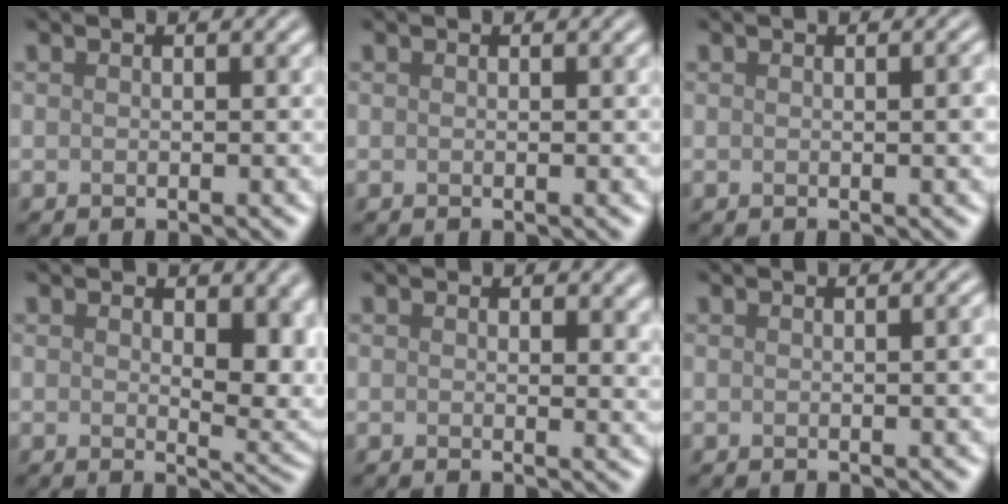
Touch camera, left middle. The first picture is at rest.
{"total": 0.0}
{"total": 1.4, "force": [0.1, 0.3, 1.4], "torque": [-0.016, 0.002, 0.001]}
{"total": 5.4, "force": [1.3, 2.9, 4.4], "torque": [-0.054, -0.013, 0.026]}
{"total": 1.8, "force": [0.8, 0.9, 1.3], "torque": [-0.009, -0.005, 0.010]}
{"total": 1.4, "force": [0.0, 0.4, 1.3], "torque": [-0.012, 0.005, -0.001]}